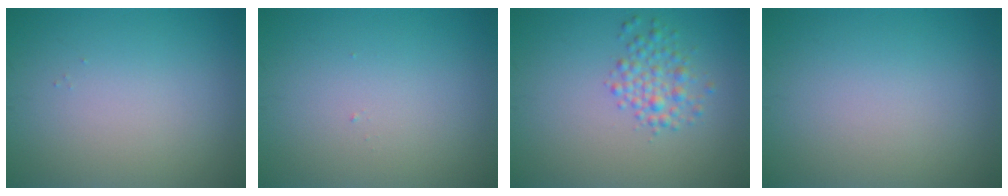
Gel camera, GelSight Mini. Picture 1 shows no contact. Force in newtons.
{"total": 0.0}
{"total": 3.2, "press": 3.2, "slide": 0.0}
{"total": 0.0}